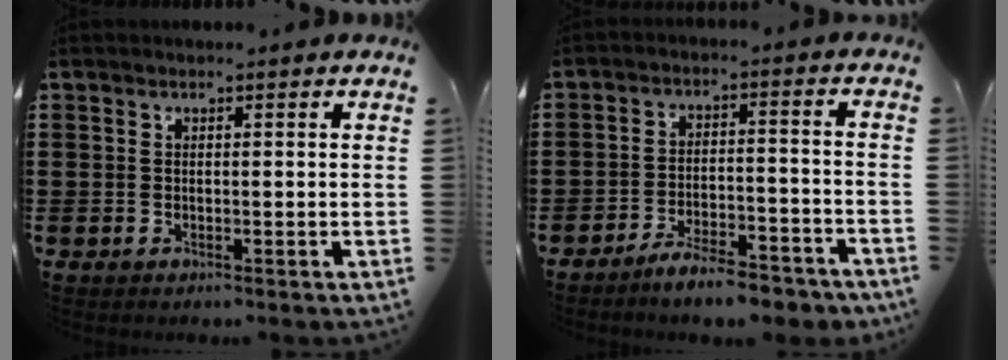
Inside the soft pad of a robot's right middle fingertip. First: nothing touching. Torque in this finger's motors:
{"motor_torque": [2.14, 0.00, 0.17, 0.10]}